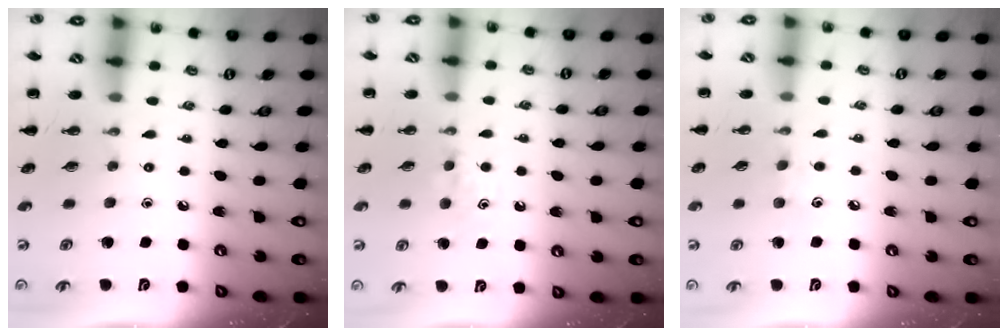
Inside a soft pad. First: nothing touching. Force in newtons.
{"total": 4.4, "press": 4.2, "slide": 1.3}
{"total": 4.6, "press": 4.3, "slide": 1.4}